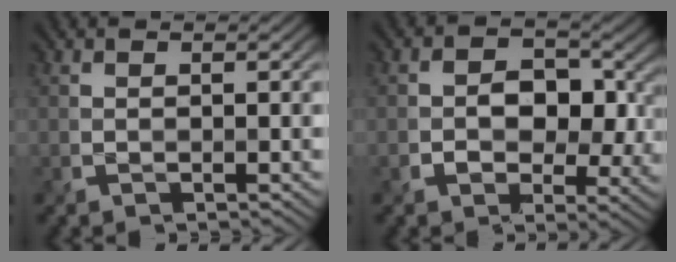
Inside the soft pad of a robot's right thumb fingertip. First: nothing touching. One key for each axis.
{"total": 7.2, "fx": 0.1, "fy": 5.6, "fz": 4.4, "tx": -0.068, "ty": -0.012, "tz": -0.006}